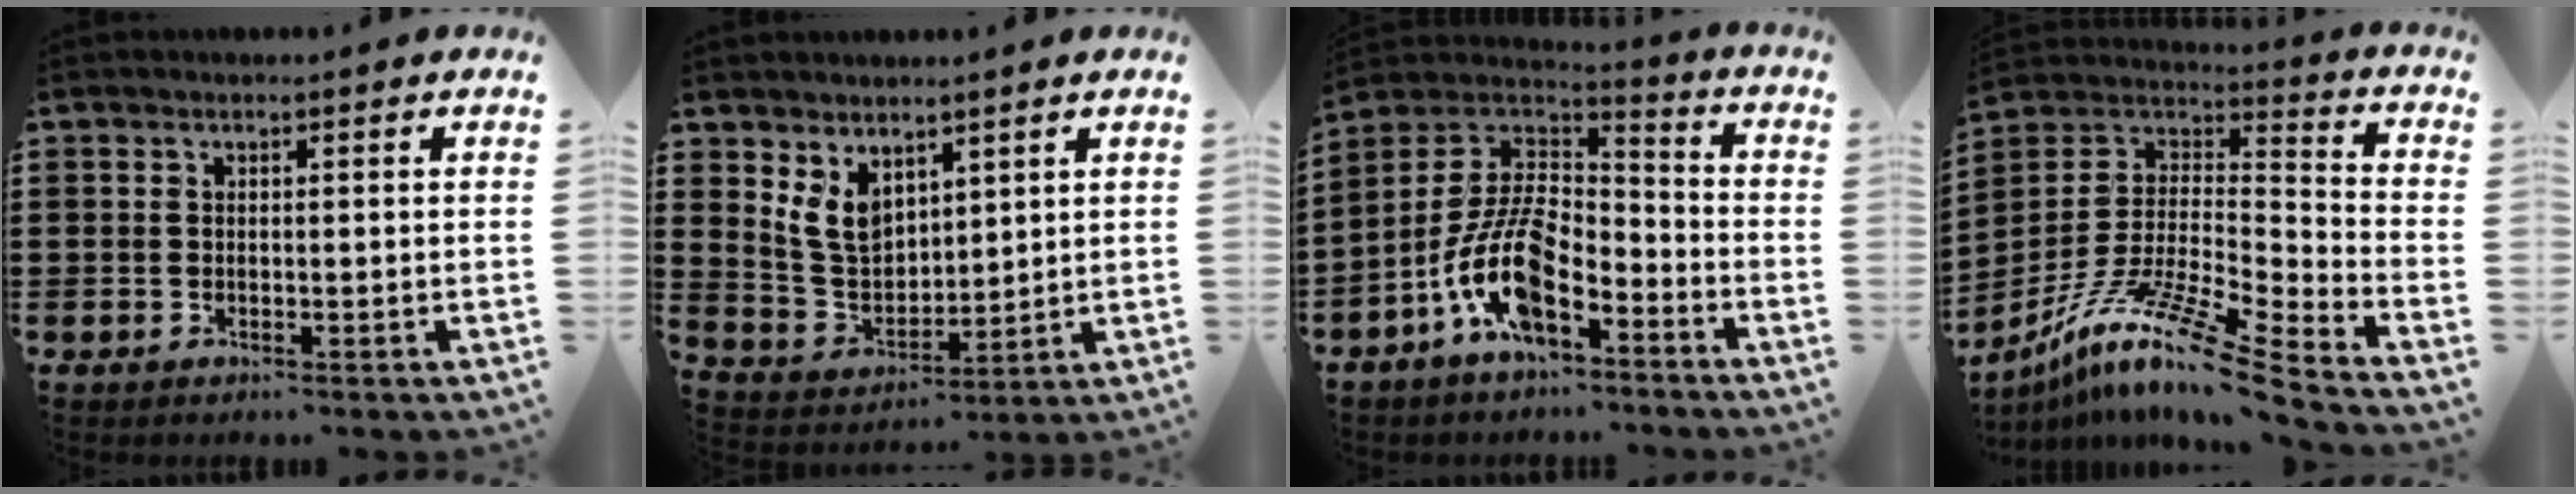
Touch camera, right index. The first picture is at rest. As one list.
[{"total": 6.5, "force": [3.8, 4.1, 3.2], "torque": [-0.088, -0.004, 0.070]}, {"total": 12.1, "force": [-6.2, 5.0, 9.0], "torque": [-0.215, -0.005, -0.127]}, {"total": 12.9, "force": [-9.9, 0.3, 8.3], "torque": [-0.168, 0.001, -0.195]}]